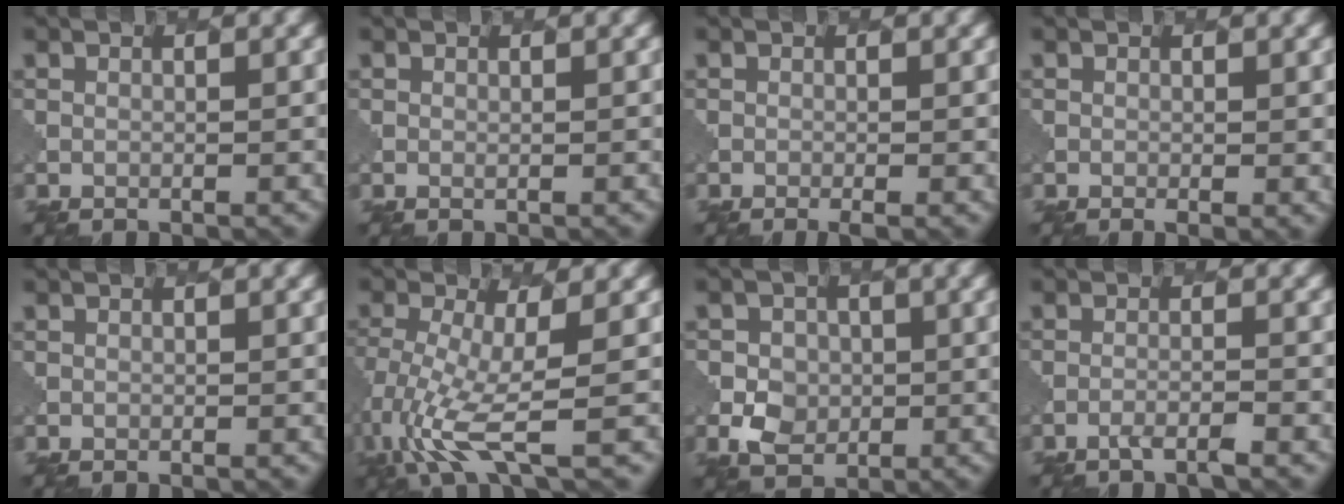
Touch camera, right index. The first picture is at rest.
{"total": 0.0}
{"total": 1.5, "force": [-0.4, 0.5, 1.3], "torque": [-0.017, -0.003, -0.005]}
{"total": 1.5, "force": [0.0, 0.5, 1.4], "torque": [-0.021, -0.007, 0.004]}
{"total": 0.0}
{"total": 6.5, "force": [-2.2, 1.9, 5.8], "torque": [-0.145, -0.018, -0.043]}
{"total": 3.4, "force": [-0.5, 3.0, 1.4], "torque": [-0.026, -0.005, -0.008]}
{"total": 1.6, "force": [-1.3, 0.2, 1.0], "torque": [-0.013, 0.002, -0.032]}